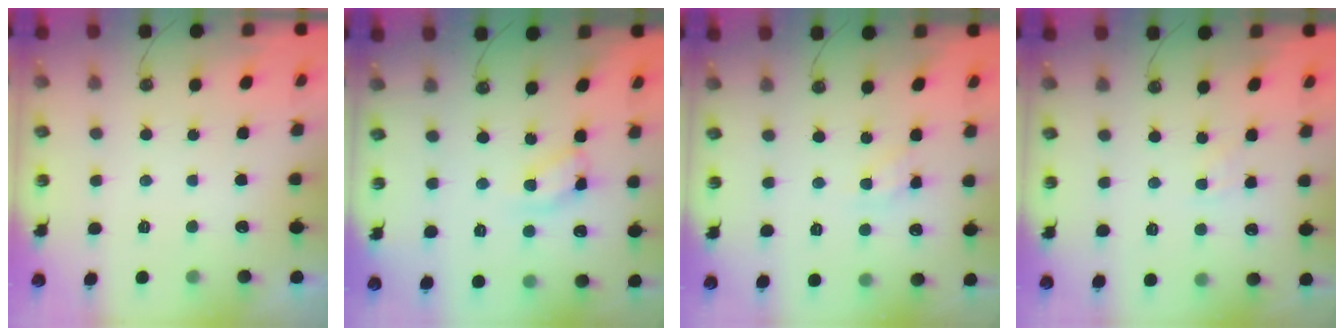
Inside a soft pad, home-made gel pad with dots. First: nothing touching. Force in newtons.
{"total": 12.3, "press": 12.3, "slide": 0.9}
{"total": 6.3, "press": 6.3, "slide": 0.4}
{"total": 2.7, "press": 2.7, "slide": 0.4}